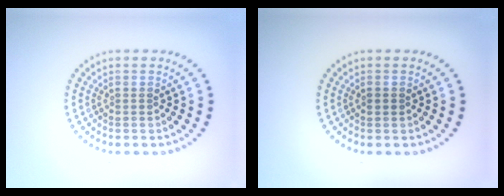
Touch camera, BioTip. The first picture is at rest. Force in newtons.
{"total": 0.8, "press": 0.8, "slide": 0.0}